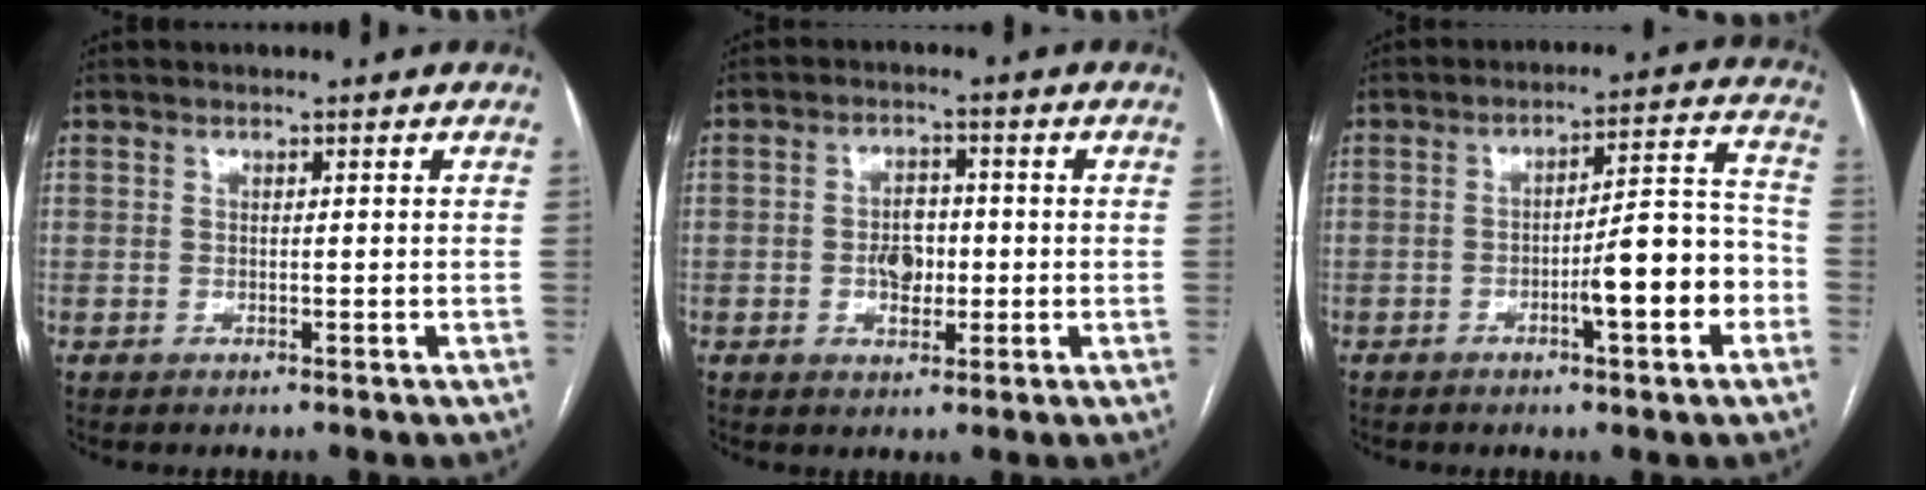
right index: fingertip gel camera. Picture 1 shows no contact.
{"total": 4.6, "force": [-0.6, 3.0, 3.5], "torque": [-0.058, 0.007, -0.008]}
{"total": 12.5, "force": [-4.3, 1.9, 11.6], "torque": [-0.163, 0.027, -0.062]}